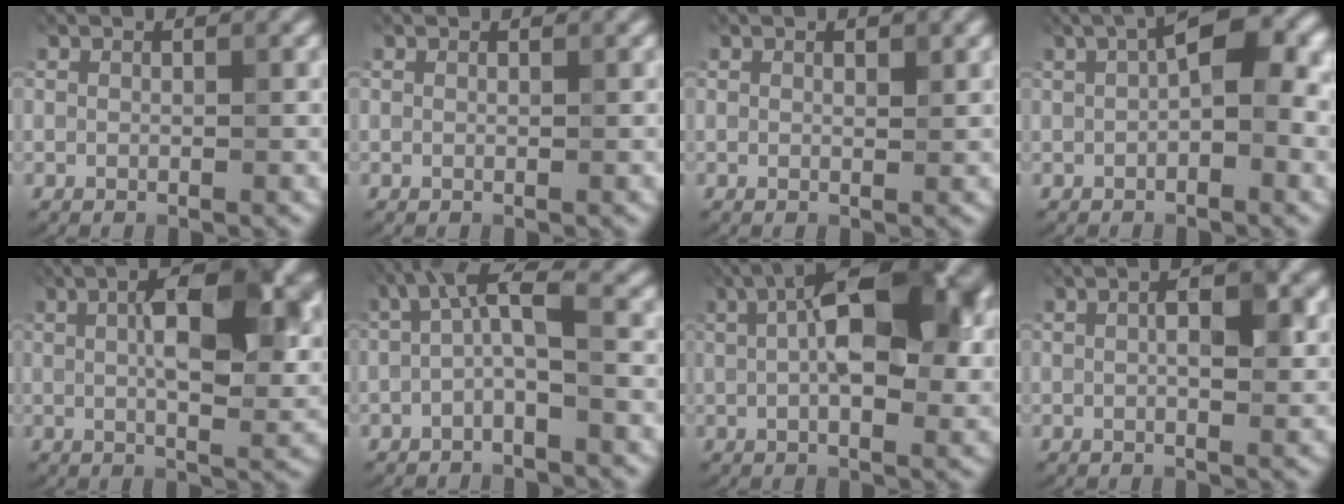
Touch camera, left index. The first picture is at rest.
{"total": 0.0}
{"total": 0.7, "force": [0.4, 0.3, 0.5], "torque": [-0.012, 0.003, 0.007]}
{"total": 6.5, "force": [1.1, 2.3, 5.9], "torque": [-0.084, 0.021, 0.011]}
{"total": 9.2, "force": [2.1, 3.9, 8.0], "torque": [-0.126, 0.012, 0.030]}
{"total": 3.7, "force": [-0.3, 0.7, 3.7], "torque": [-0.074, 0.023, -0.018]}
{"total": 11.7, "force": [2.7, 5.1, 10.2], "torque": [-0.153, 0.024, 0.036]}
{"total": 3.0, "force": [0.5, 1.2, 2.7], "torque": [-0.043, 0.007, 0.005]}